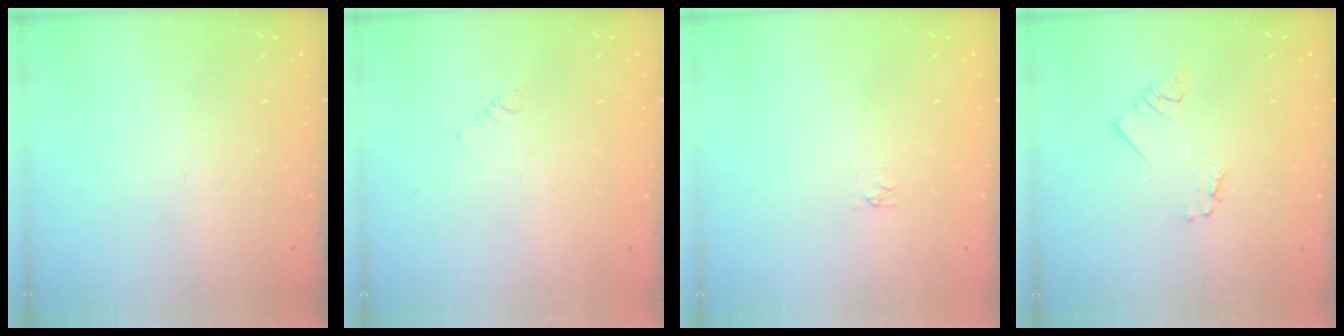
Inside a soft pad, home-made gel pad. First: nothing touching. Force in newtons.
{"total": 0.7, "press": 0.6, "slide": 0.2}
{"total": 2.9, "press": 2.9, "slide": 0.5}
{"total": 1.7, "press": 1.7, "slide": 0.3}